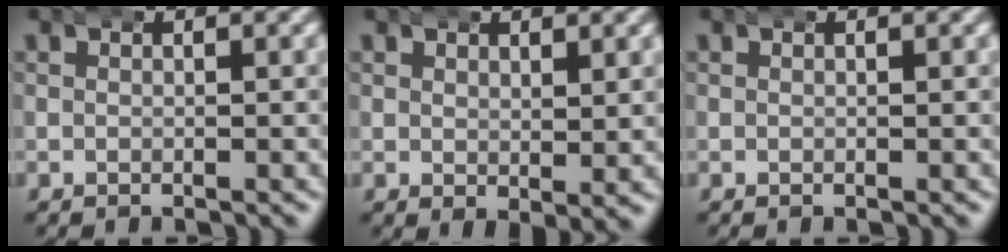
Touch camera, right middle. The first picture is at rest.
{"total": 1.4, "force": [1.0, 0.3, 1.0], "torque": [-0.010, -0.010, 0.021]}
{"total": 0.0}